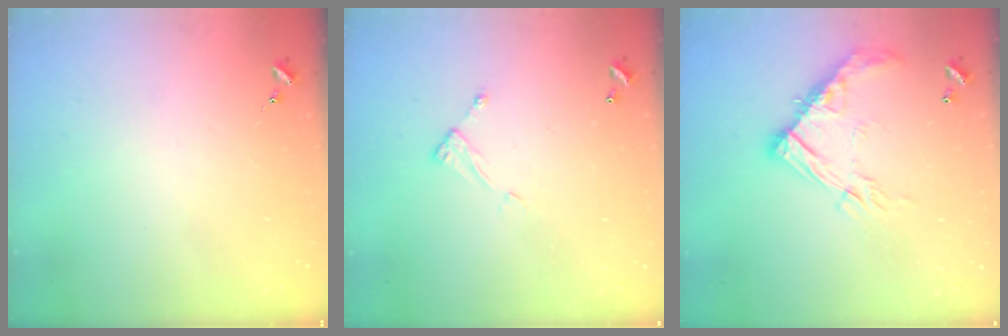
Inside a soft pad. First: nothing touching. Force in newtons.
{"total": 5.0, "press": 5.0, "slide": 0.4}
{"total": 15.6, "press": 15.6, "slide": 1.2}